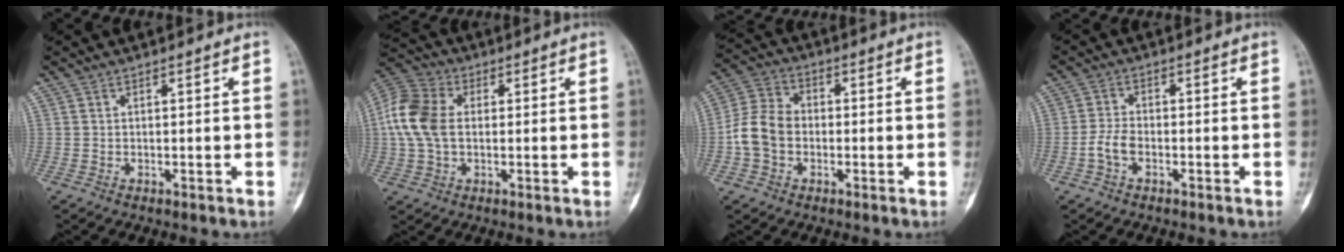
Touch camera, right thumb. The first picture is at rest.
{"total": 11.6, "force": [0.7, 8.0, 8.4], "torque": [-0.177, 0.022, 0.005]}
{"total": 8.9, "force": [-1.6, 6.9, 5.4], "torque": [-0.100, 0.030, -0.041]}
{"total": 3.7, "force": [-1.5, 2.2, 2.6], "torque": [-0.049, 0.014, -0.035]}